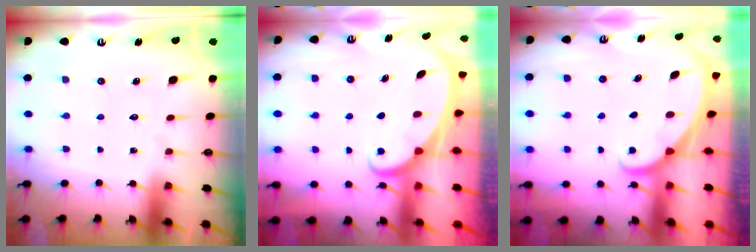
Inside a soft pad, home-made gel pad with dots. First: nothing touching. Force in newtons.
{"total": 2.1, "press": 2.0, "slide": 0.3}
{"total": 1.2, "press": 1.2, "slide": 0.0}